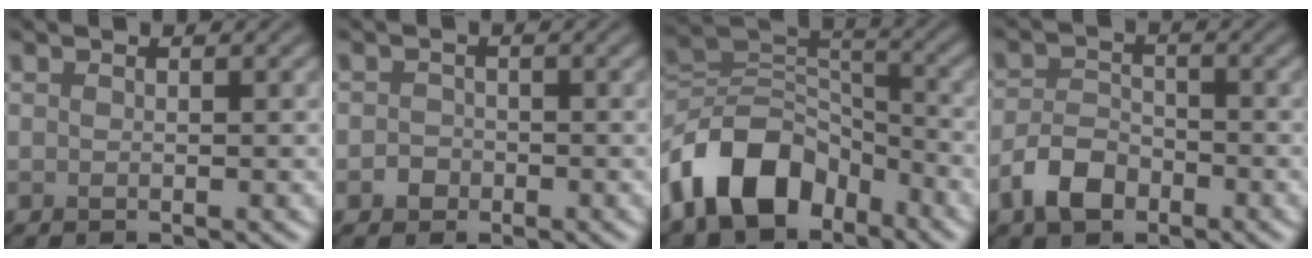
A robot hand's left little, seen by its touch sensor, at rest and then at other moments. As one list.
[{"total": 1.3, "force": [-0.6, 1.1, 0.3], "torque": [0.001, 0.001, -0.013]}, {"total": 10.2, "force": [-6.0, 6.2, 5.4], "torque": [-0.094, 0.006, -0.125]}, {"total": 3.7, "force": [-2.2, 2.2, 2.0], "torque": [-0.036, 0.004, -0.050]}]